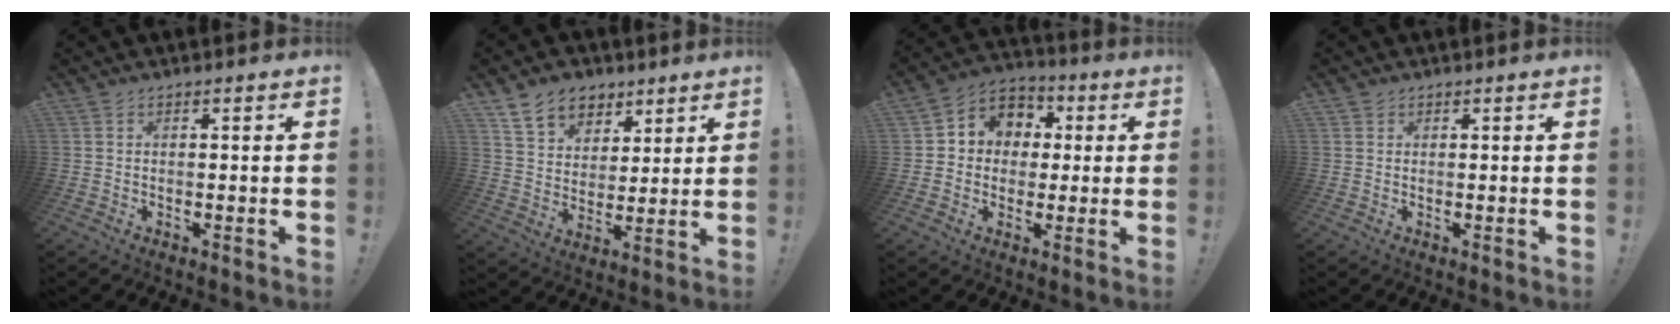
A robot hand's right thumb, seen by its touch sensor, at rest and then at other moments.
{"total": 11.8, "force": [7.3, 8.5, 3.7], "torque": [-0.058, -0.044, 0.144]}
{"total": 8.1, "force": [0.2, 7.8, 2.5], "torque": [-0.032, 0.004, 0.011]}
{"total": 0.9, "force": [0.6, 0.6, 0.2], "torque": [0.003, -0.003, 0.011]}